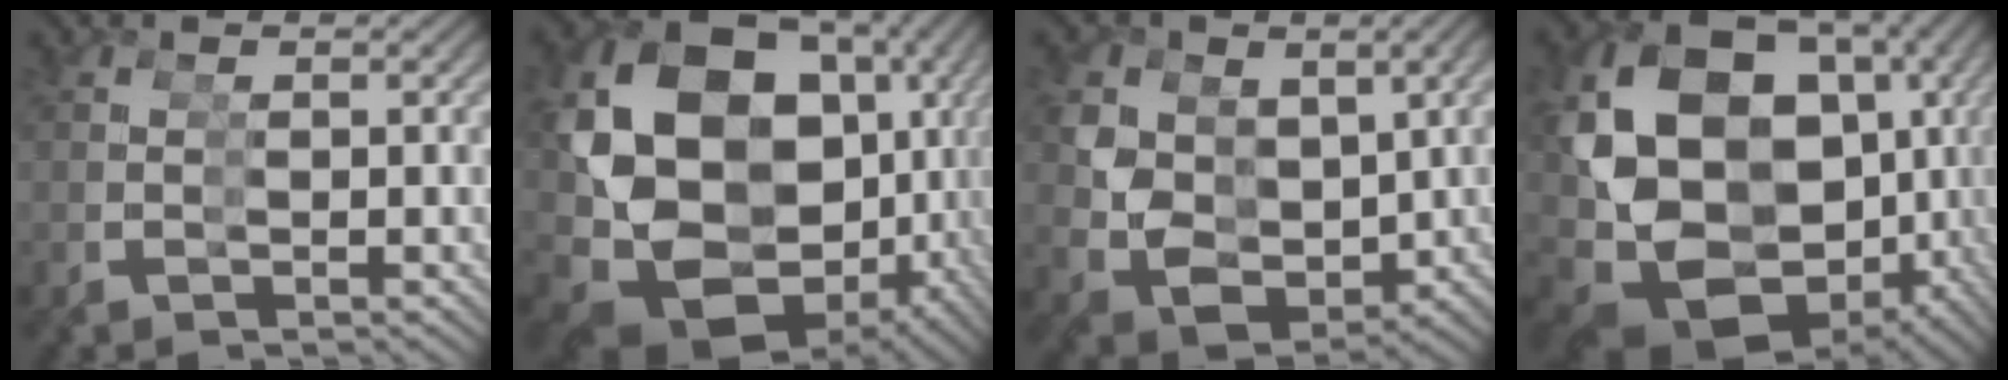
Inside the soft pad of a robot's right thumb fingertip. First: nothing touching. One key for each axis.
{"total": 23.1, "fx": 0.7, "fy": 17.2, "fz": 15.5, "tx": -0.297, "ty": -0.029, "tz": 0.029}
{"total": 10.0, "fx": 0.3, "fy": 8.2, "fz": 5.6, "tx": -0.137, "ty": -0.030, "tz": 0.018}
{"total": 20.9, "fx": 0.0, "fy": 15.7, "fz": 13.8, "tx": -0.263, "ty": -0.034, "tz": 0.020}